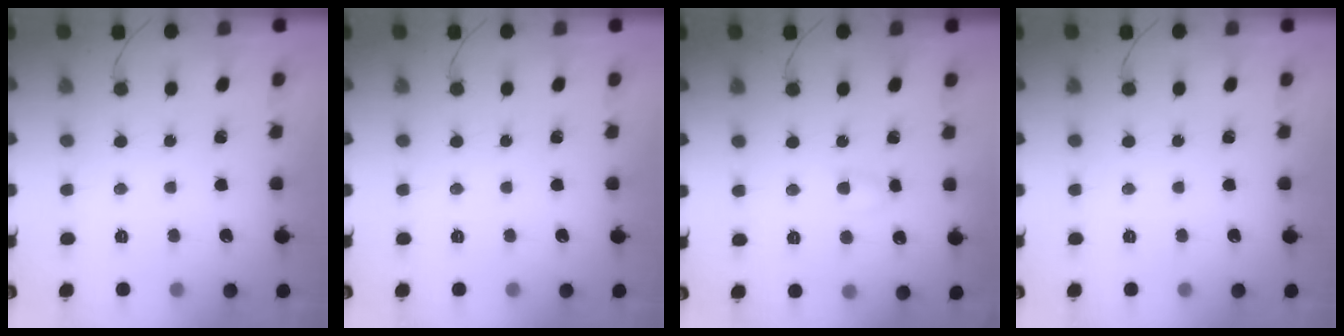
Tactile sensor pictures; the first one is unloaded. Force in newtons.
{"total": 0.0}
{"total": 3.4, "press": 3.2, "slide": 1.2}
{"total": 0.0}